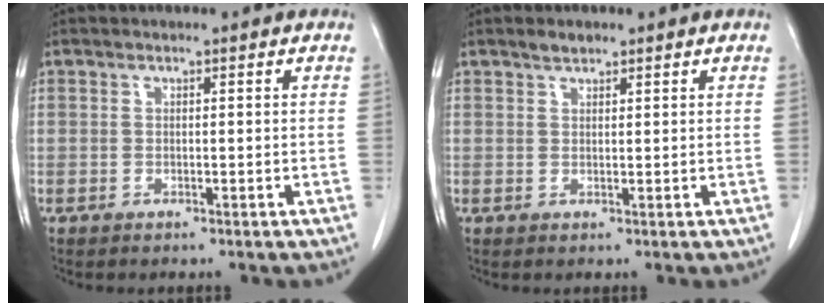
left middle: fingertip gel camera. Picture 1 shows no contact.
{"total": 1.4, "force": [1.2, 0.6, 0.5], "torque": [-0.012, 0.002, 0.022]}